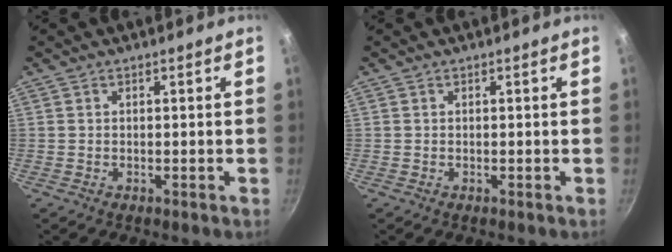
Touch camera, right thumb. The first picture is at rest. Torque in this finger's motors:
{"motor_torque": [-0.18, -0.18, 0.02, 0.02, 0.00]}